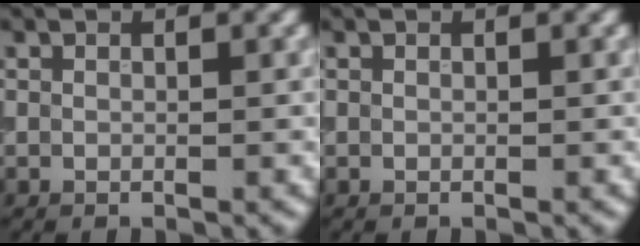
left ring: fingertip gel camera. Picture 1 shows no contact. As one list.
[{"total": 0.0}]